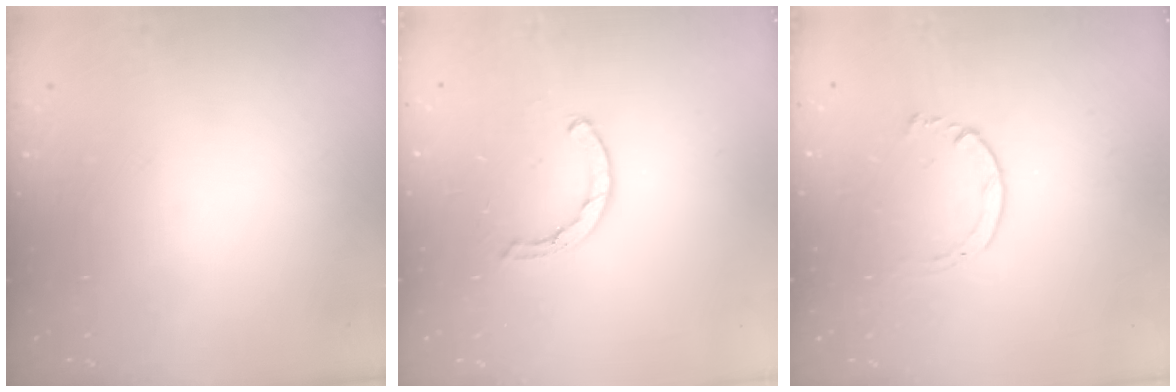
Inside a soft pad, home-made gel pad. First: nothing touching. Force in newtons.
{"total": 1.6, "press": 1.6, "slide": 0.1}
{"total": 2.0, "press": 1.9, "slide": 0.3}